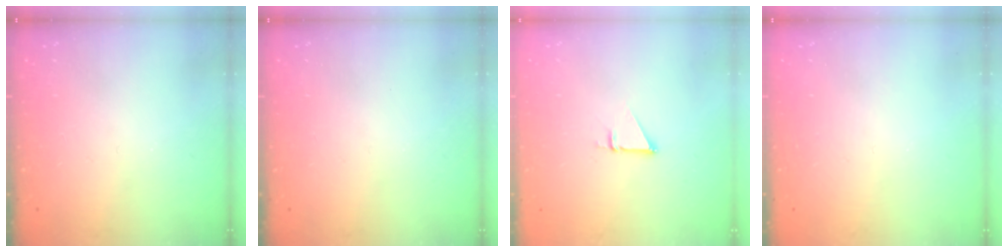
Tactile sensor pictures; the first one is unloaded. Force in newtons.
{"total": 0.0}
{"total": 2.3, "press": 2.3, "slide": 0.1}
{"total": 0.0}